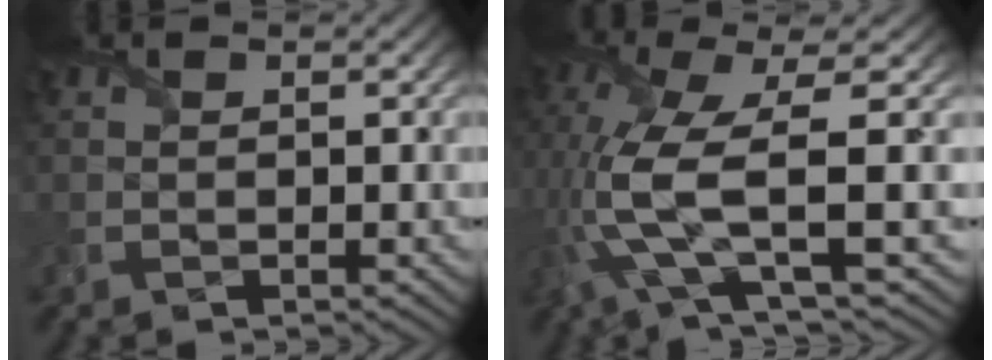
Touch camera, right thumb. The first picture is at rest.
{"total": 12.5, "force": [-1.4, 3.8, 11.8], "torque": [-0.268, -0.007, -0.030]}